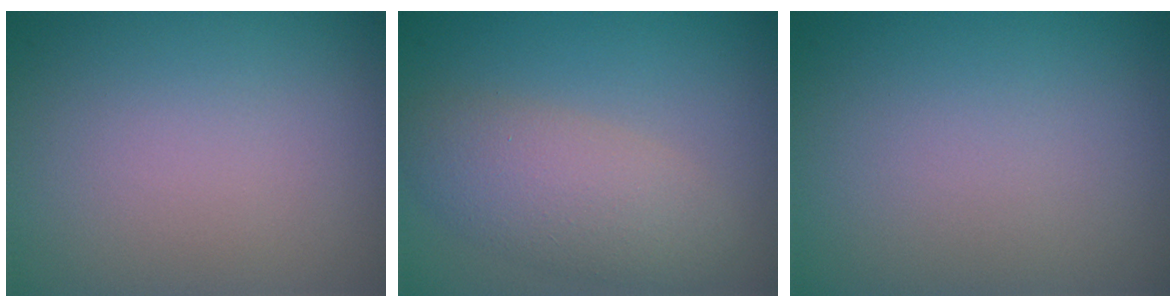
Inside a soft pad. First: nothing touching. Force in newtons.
{"total": 4.3, "press": 4.3, "slide": 0.4}
{"total": 0.0}